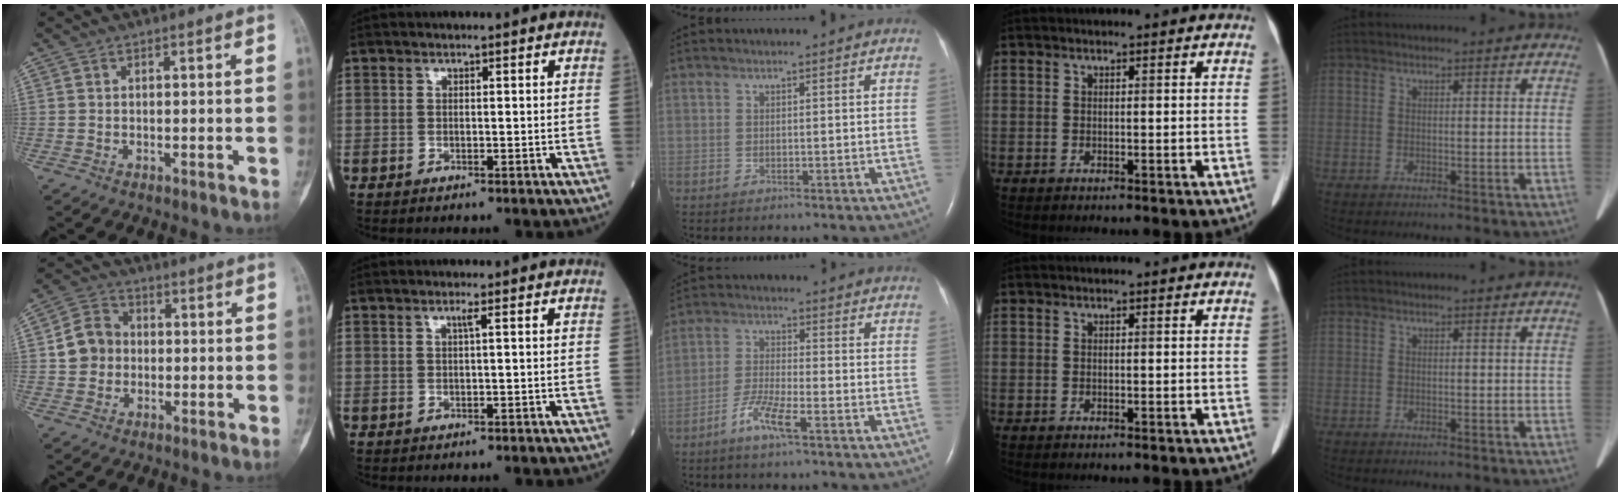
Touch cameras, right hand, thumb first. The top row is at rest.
{"thumb": {"total": 7.4, "force": [-0.2, 6.6, 3.3], "torque": [-0.038, 0.017, -0.015]}, "index": {"total": 0.8, "force": [0.2, -0.3, 0.7], "torque": [-0.019, -0.002, 0.008]}, "middle": {"total": 5.5, "force": [-3.4, 0.4, 4.4], "torque": [-0.095, -0.006, -0.069]}}